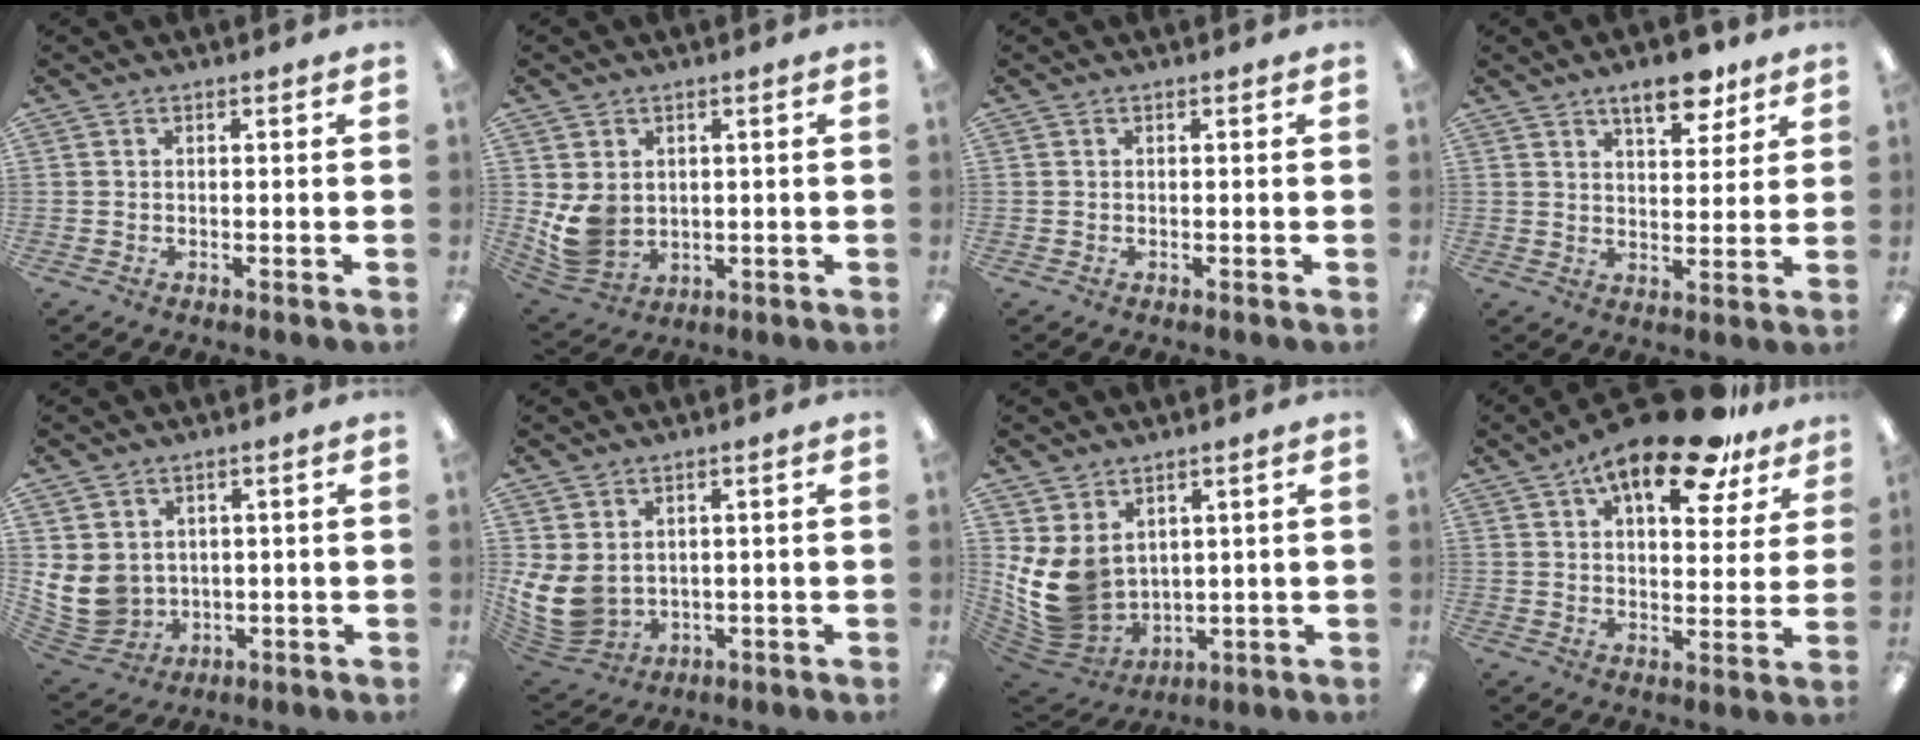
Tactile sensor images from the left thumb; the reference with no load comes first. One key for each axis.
{"total": 7.7, "fx": 1.2, "fy": 6.5, "fz": 4.0, "tx": -0.089, "ty": -0.003, "tz": 0.026}
{"total": 0.0}
{"total": 9.5, "fx": 6.4, "fy": 4.1, "fz": 5.7, "tx": -0.062, "ty": -0.035, "tz": 0.104}
{"total": 8.7, "fx": 1.3, "fy": 7.8, "fz": 3.6, "tx": -0.112, "ty": -0.011, "tz": 0.031}
{"total": 9.0, "fx": 1.7, "fy": 6.9, "fz": 5.5, "tx": -0.142, "ty": -0.013, "tz": 0.039}
{"total": 11.7, "fx": 2.8, "fy": 9.4, "fz": 6.4, "tx": -0.175, "ty": -0.031, "tz": 0.060}
{"total": 17.3, "fx": 11.3, "fy": 6.3, "fz": 11.5, "tx": -0.167, "ty": -0.056, "tz": 0.181}